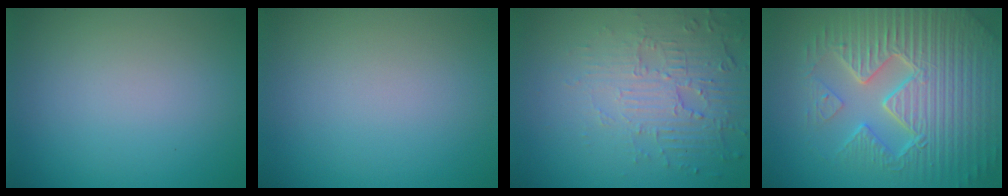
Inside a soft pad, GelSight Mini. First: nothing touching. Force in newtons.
{"total": 0.0}
{"total": 5.5, "press": 3.7, "slide": 4.1}
{"total": 9.8, "press": 6.8, "slide": 7.0}